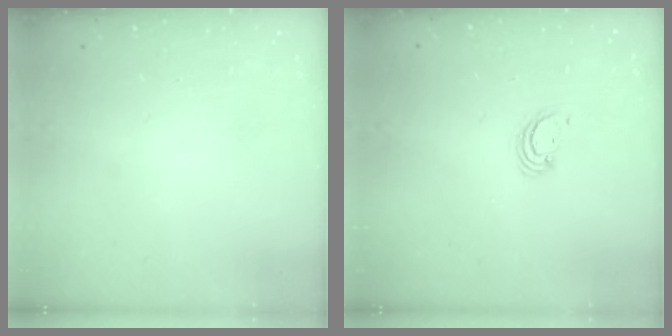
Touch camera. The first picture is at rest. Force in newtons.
{"total": 2.6, "press": 2.6, "slide": 0.3}